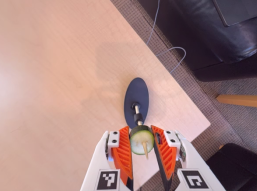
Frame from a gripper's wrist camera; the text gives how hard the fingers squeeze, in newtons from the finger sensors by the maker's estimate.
{"total": 12.0, "left": 12.1, "right": 11.9}